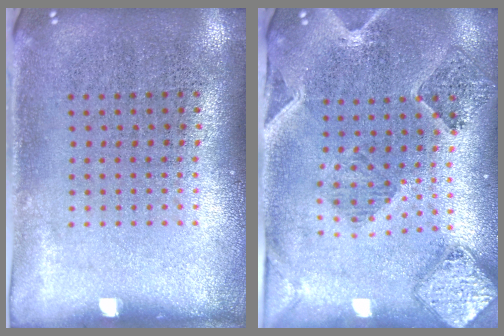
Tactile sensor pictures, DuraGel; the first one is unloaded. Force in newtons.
{"total": 1.5, "press": 1.4, "slide": 0.3}